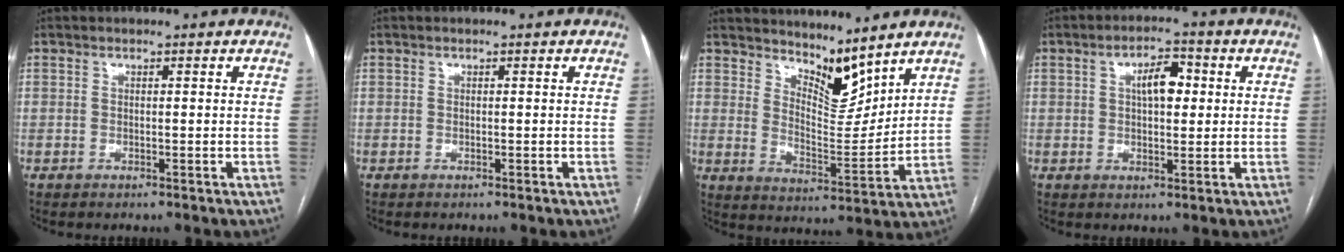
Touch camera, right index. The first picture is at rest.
{"total": 0.0}
{"total": 8.2, "force": [7.2, 2.0, 3.4], "torque": [-0.058, -0.014, 0.137]}
{"total": 5.6, "force": [1.3, 2.5, 4.8], "torque": [-0.079, 0.016, 0.020]}